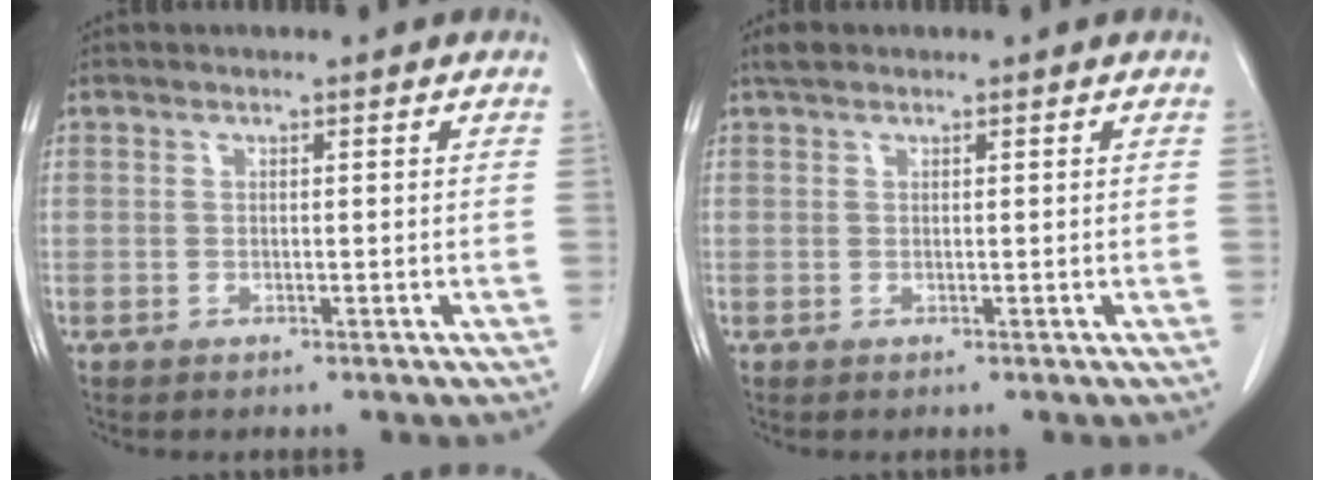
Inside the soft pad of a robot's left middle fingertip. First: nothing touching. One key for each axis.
{"total": 1.4, "fx": 1.1, "fy": 0.8, "fz": 0.5, "tx": -0.010, "ty": 0.012, "tz": 0.017}